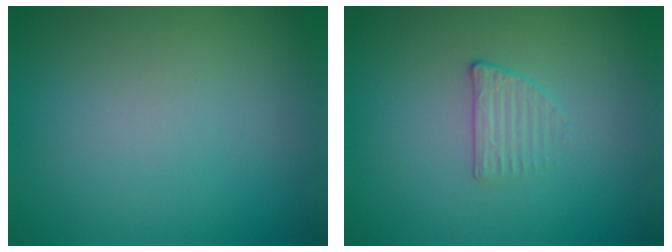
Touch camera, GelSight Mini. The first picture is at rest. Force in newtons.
{"total": 1.3, "press": 0.8, "slide": 1.0}